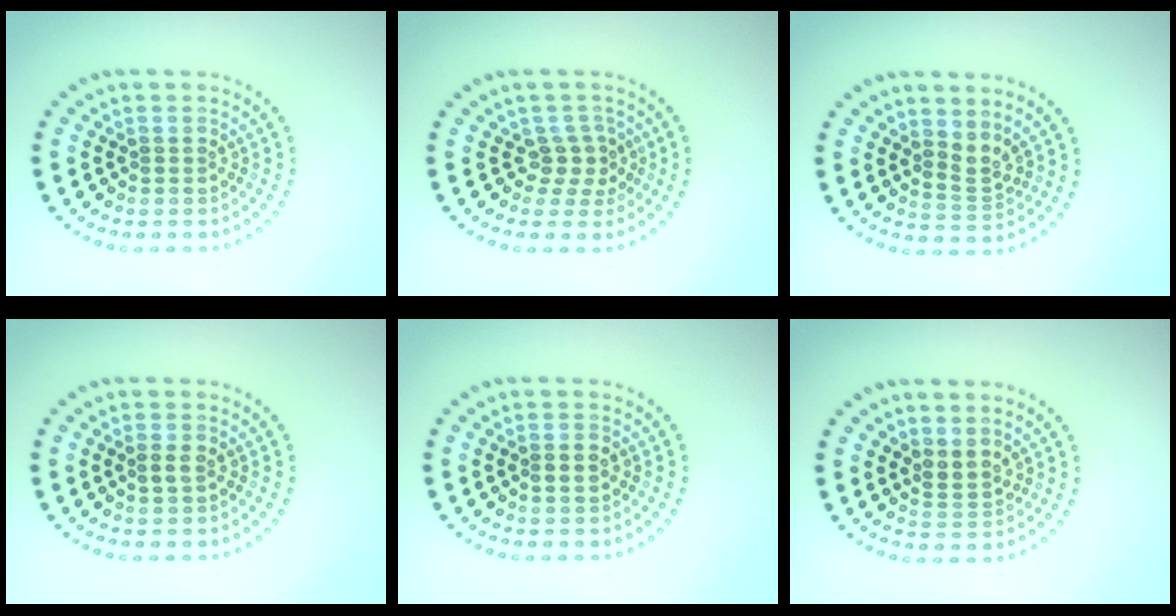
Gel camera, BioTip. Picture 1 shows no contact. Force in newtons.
{"total": 2.1, "press": 1.5, "slide": 1.5}
{"total": 2.1, "press": 1.5, "slide": 1.5}
{"total": 1.0, "press": 1.0, "slide": 0.1}
{"total": 1.2, "press": 1.2, "slide": 0.2}
{"total": 2.0, "press": 1.5, "slide": 1.4}